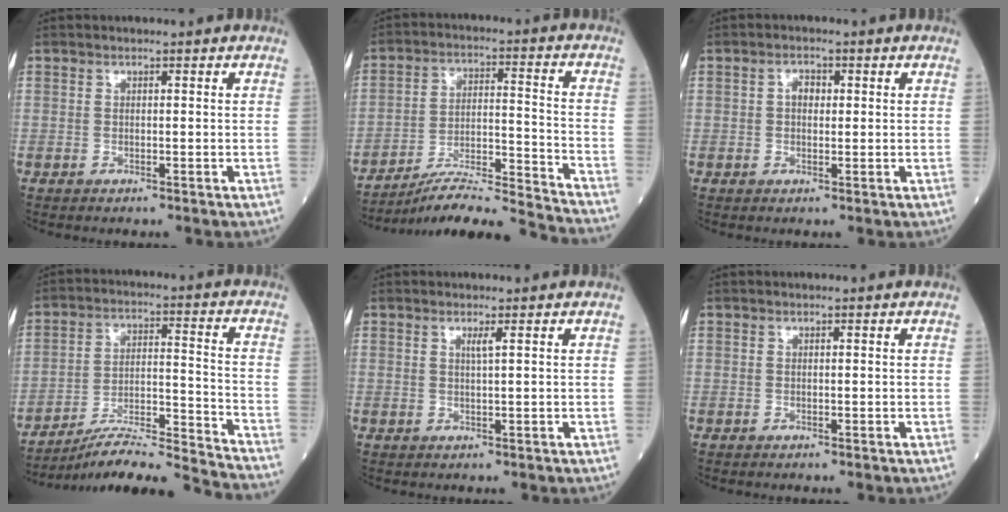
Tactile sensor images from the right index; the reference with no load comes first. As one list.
[{"total": 15.5, "force": [-14.8, -1.6, 4.4], "torque": [-0.067, 0.012, -0.240]}, {"total": 2.0, "force": [0.3, 1.3, 1.5], "torque": [-0.026, 0.008, 0.004]}, {"total": 16.3, "force": [-15.5, -1.6, 4.8], "torque": [-0.077, 0.010, -0.250]}, {"total": 1.1, "force": [0.5, -0.3, 1.0], "torque": [-0.023, -0.004, 0.010]}, {"total": 0.0}]